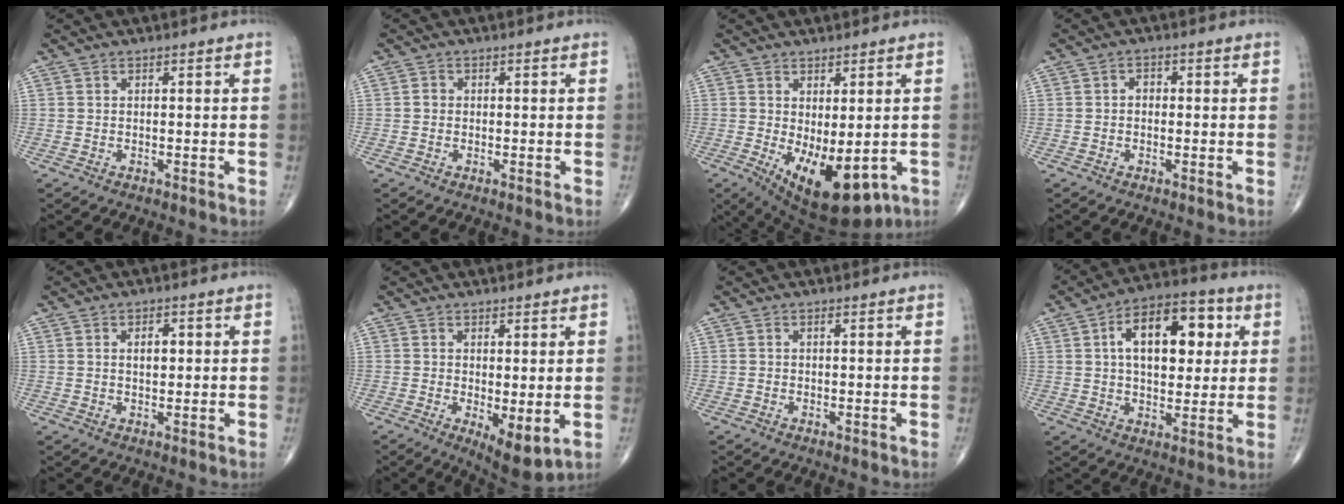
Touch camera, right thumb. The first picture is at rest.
{"total": 1.1, "force": [-0.1, 1.0, 0.4], "torque": [-0.002, 0.003, -0.004]}
{"total": 13.2, "force": [-3.5, 6.1, 11.1], "torque": [-0.165, -0.018, -0.029]}
{"total": 1.8, "force": [0.0, 1.4, 1.2], "torque": [-0.010, 0.010, -0.004]}
{"total": 3.1, "force": [0.7, 1.8, 2.4], "torque": [-0.030, -0.001, 0.010]}
{"total": 6.6, "force": [-0.8, 2.5, 6.1], "torque": [-0.090, -0.022, -0.006]}
{"total": 0.6, "force": [0.1, 0.2, 0.6], "torque": [-0.011, 0.001, 0.002]}
{"total": 16.8, "force": [4.2, 9.3, 13.3], "torque": [-0.172, 0.011, 0.062]}